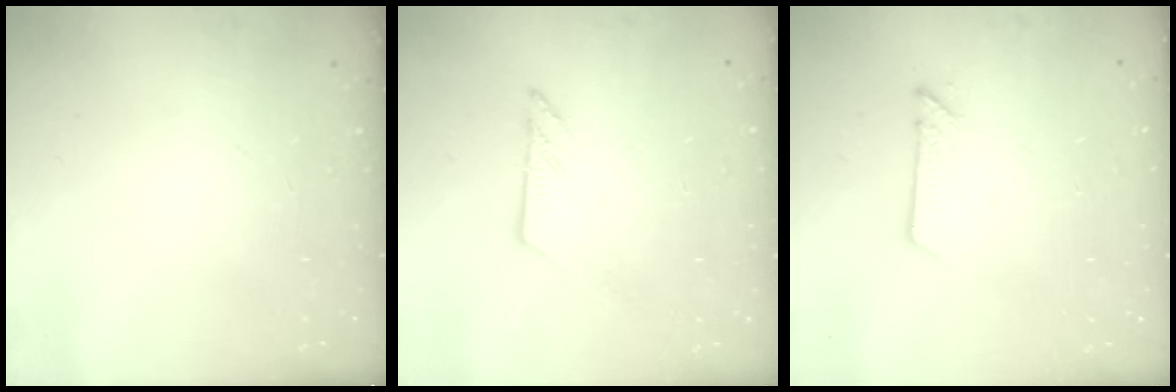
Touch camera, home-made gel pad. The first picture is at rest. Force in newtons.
{"total": 7.0, "press": 7.0, "slide": 0.2}
{"total": 6.1, "press": 6.1, "slide": 0.2}